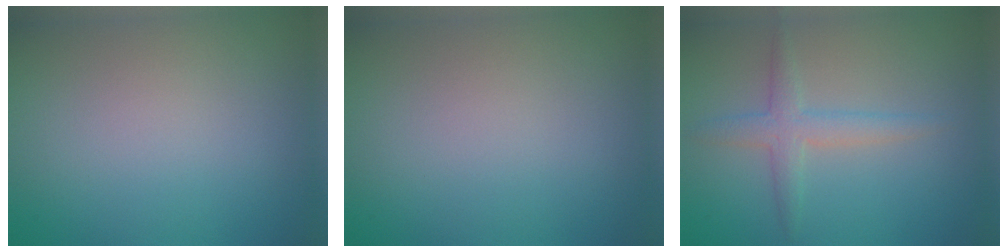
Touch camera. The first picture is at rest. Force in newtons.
{"total": 0.0}
{"total": 2.6, "press": 2.6, "slide": 0.1}